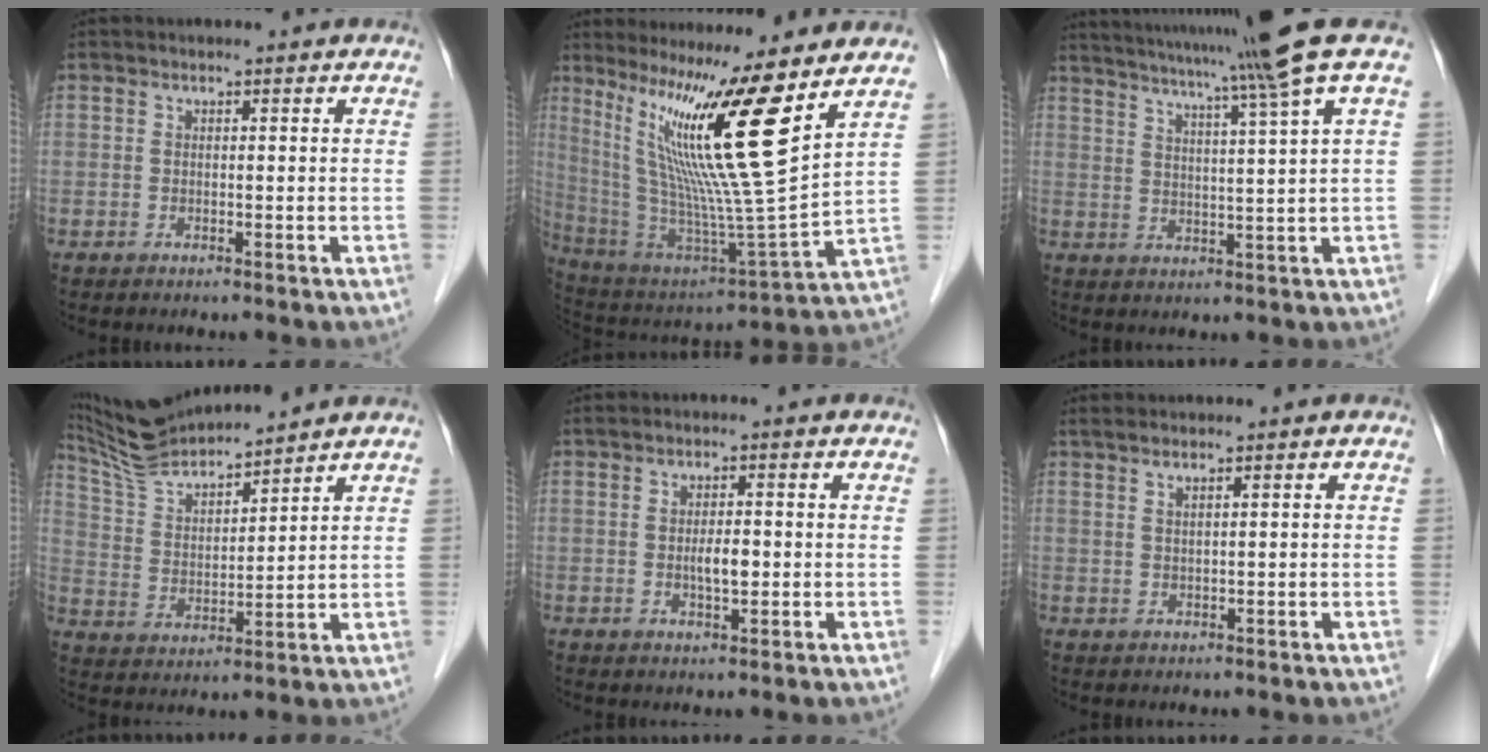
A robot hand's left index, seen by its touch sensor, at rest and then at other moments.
{"total": 20.0, "force": [10.6, -1.4, 16.9], "torque": [-0.306, -0.019, 0.180]}
{"total": 14.7, "force": [11.3, -3.2, 8.7], "torque": [-0.144, -0.027, 0.153]}
{"total": 11.6, "force": [10.9, 0.3, 3.9], "torque": [-0.088, 0.018, 0.215]}
{"total": 2.8, "force": [-0.2, 0.7, 2.7], "torque": [-0.049, 0.000, -0.002]}
{"total": 1.5, "force": [1.0, -0.2, 1.1], "torque": [-0.031, 0.009, 0.024]}